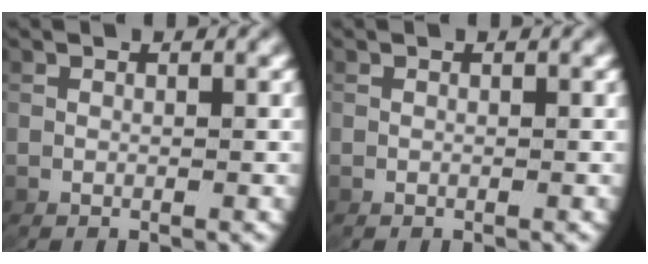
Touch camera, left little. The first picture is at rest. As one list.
[{"total": 0.0}]